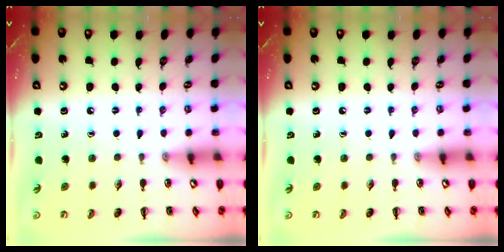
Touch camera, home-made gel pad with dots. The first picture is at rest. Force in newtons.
{"total": 0.0}